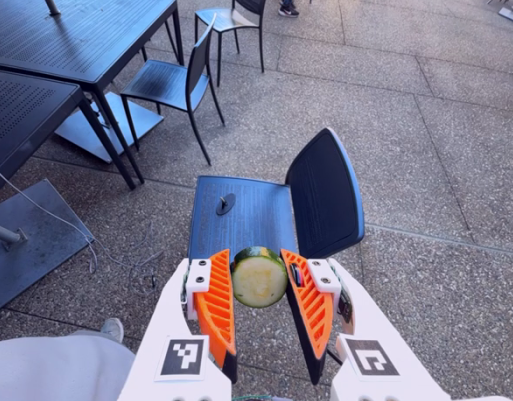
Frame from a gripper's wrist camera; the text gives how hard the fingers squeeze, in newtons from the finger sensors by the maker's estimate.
{"total": 10.5, "left": 9.9, "right": 11.0}